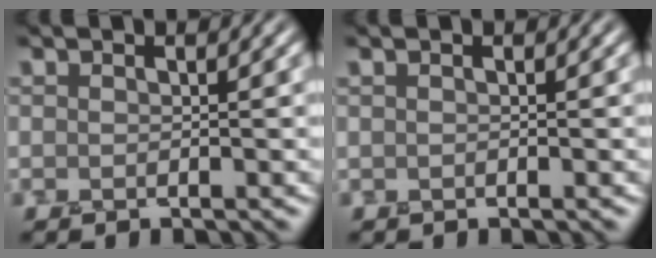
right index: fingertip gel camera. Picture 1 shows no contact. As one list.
[{"total": 0.0}]